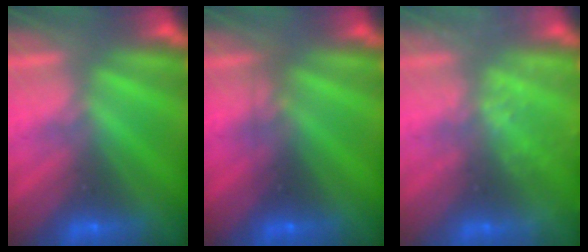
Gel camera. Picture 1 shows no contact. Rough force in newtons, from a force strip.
{"total": 2.3}
{"total": 2.4}